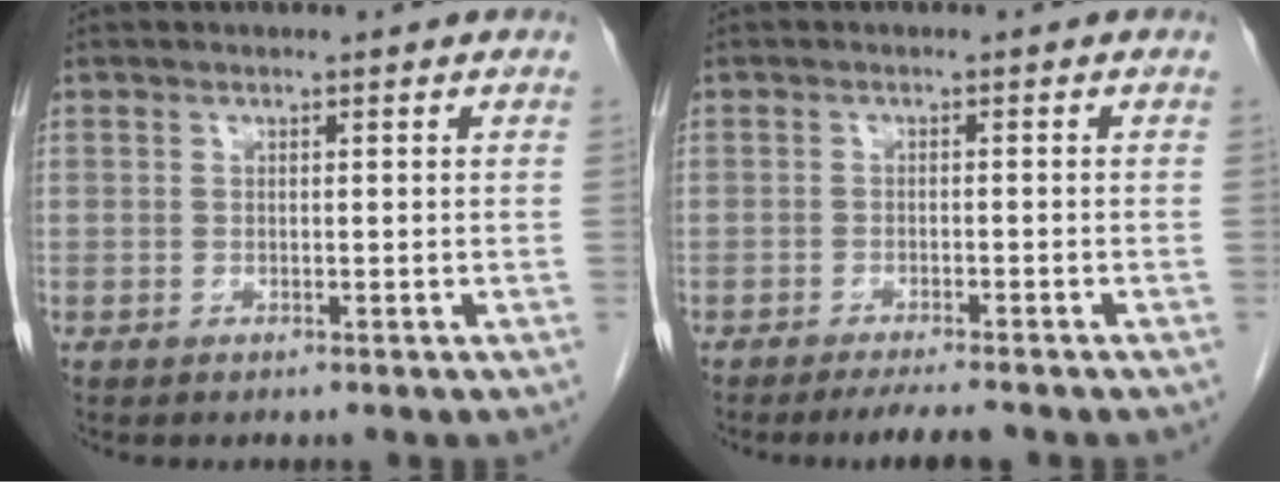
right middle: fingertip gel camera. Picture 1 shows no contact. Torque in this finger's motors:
{"motor_torque": [0.12, -0.08, 0.01, 0.00]}